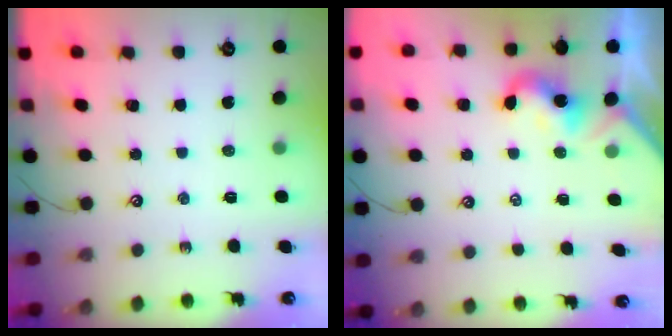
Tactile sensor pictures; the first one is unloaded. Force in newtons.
{"total": 0.0}